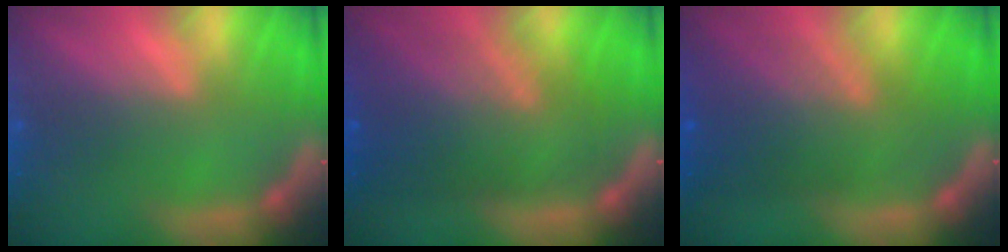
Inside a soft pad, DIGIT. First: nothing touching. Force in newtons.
{"total": 9.1}
{"total": 7.5}